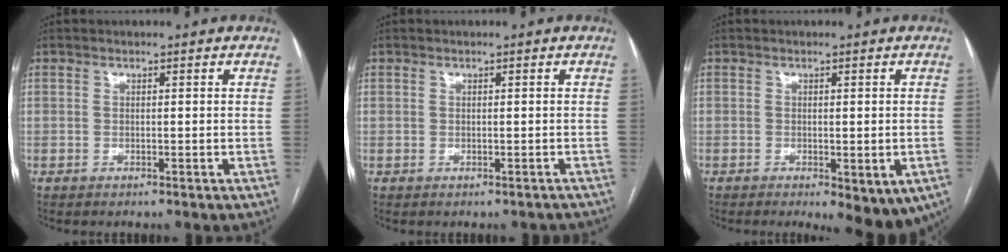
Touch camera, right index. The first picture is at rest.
{"total": 1.1, "force": [-0.5, 0.9, 0.3], "torque": [0.002, 0.010, -0.002]}
{"total": 9.0, "force": [-4.6, 3.0, 7.1], "torque": [-0.077, -0.011, -0.061]}